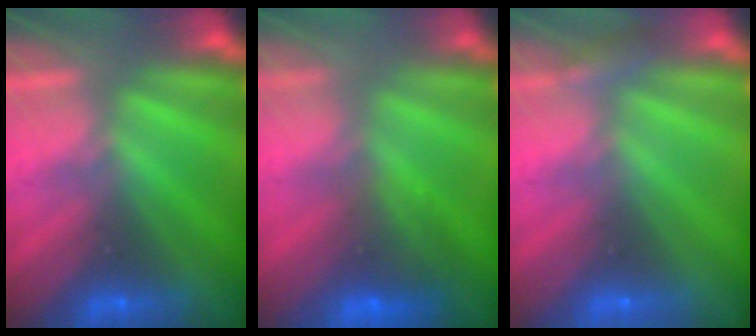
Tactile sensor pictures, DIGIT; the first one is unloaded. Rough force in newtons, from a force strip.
{"total": 8.3}
{"total": 2.3}